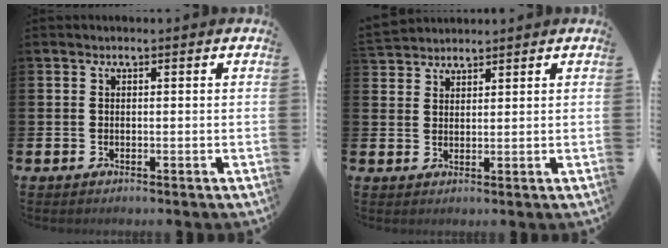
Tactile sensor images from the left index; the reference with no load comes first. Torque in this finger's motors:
{"motor_torque": [1.01, -1.13, 1.00, 0.21]}